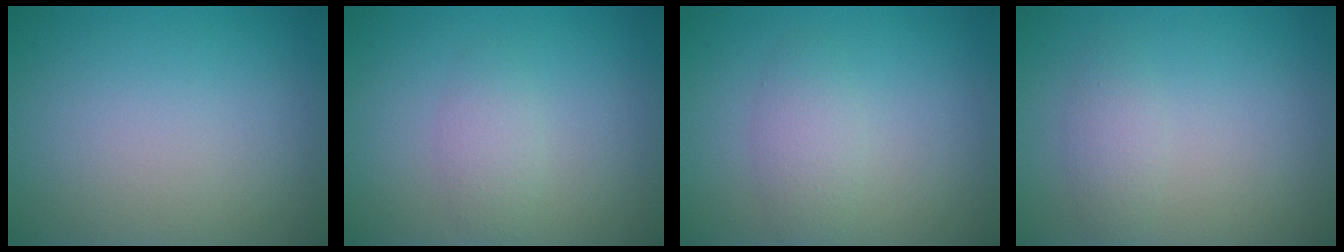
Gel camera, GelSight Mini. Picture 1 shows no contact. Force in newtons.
{"total": 1.7, "press": 1.7, "slide": 0.0}
{"total": 2.1, "press": 2.1, "slide": 0.1}
{"total": 1.6, "press": 1.6, "slide": 0.0}